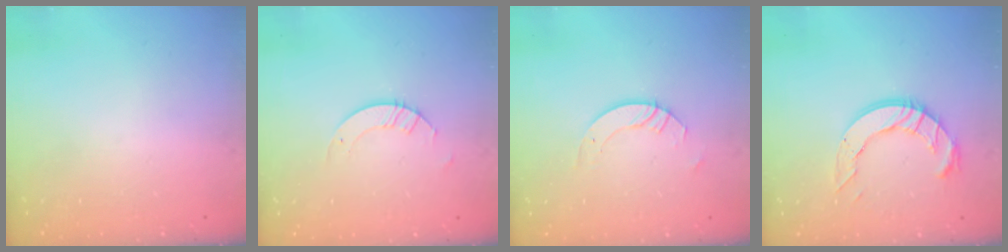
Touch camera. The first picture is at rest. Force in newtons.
{"total": 3.2, "press": 3.2, "slide": 0.2}
{"total": 4.8, "press": 4.8, "slide": 0.4}
{"total": 10.6, "press": 10.5, "slide": 0.9}